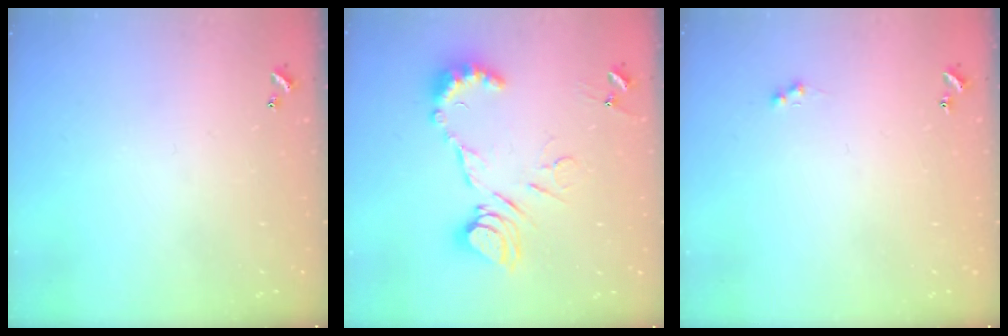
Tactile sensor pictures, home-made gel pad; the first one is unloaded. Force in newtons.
{"total": 13.4, "press": 13.3, "slide": 1.4}
{"total": 1.0, "press": 0.9, "slide": 0.4}